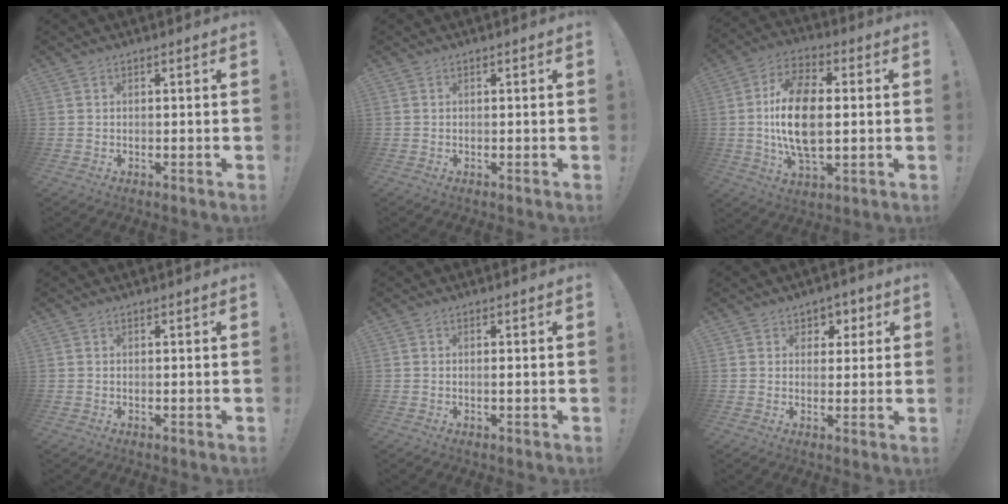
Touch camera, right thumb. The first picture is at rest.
{"total": 0.0}
{"total": 16.6, "force": [0.3, 9.2, 13.7], "torque": [-0.261, -0.002, -0.001]}
{"total": 0.0}
{"total": 0.9, "force": [-0.1, -0.2, 0.9], "torque": [-0.009, -0.003, -0.004]}
{"total": 4.6, "force": [1.7, 4.1, 0.8], "torque": [0.001, -0.010, 0.031]}